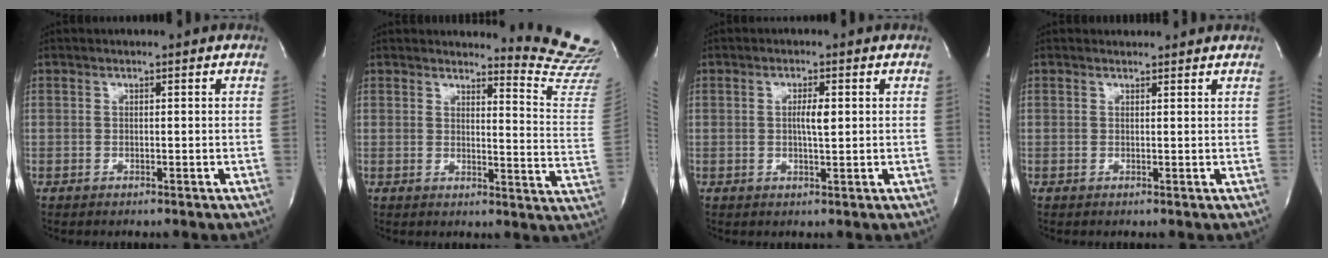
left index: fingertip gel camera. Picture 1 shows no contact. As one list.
[{"total": 12.6, "force": [12.5, -1.3, 0.7], "torque": [0.006, -0.157, 0.115]}, {"total": 2.6, "force": [0.3, 0.4, 2.6], "torque": [-0.048, -0.001, 0.004]}, {"total": 2.3, "force": [2.2, 0.6, 0.0], "torque": [-0.012, 0.009, 0.023]}]